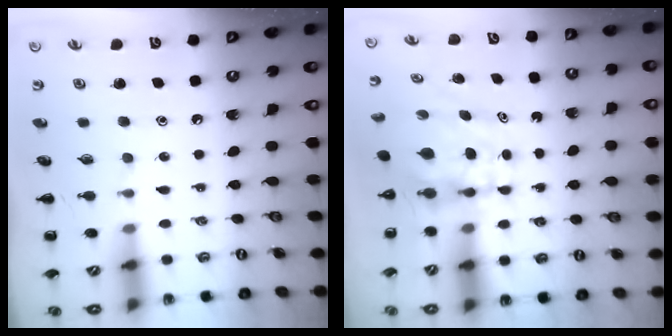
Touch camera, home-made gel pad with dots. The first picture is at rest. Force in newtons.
{"total": 6.0, "press": 5.9, "slide": 1.0}